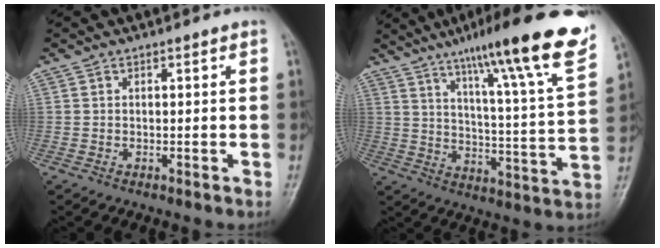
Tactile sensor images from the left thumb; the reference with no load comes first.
{"total": 21.8, "force": [14.5, 2.0, 16.2], "torque": [-0.220, -0.048, 0.211]}